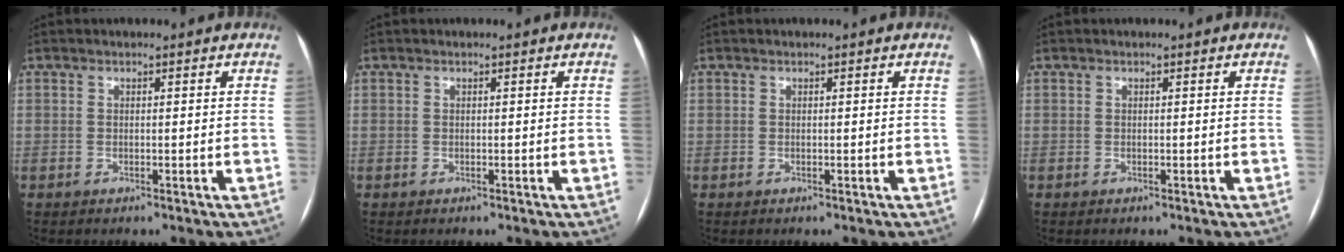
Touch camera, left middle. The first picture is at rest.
{"total": 0.0}
{"total": 0.0}
{"total": 0.0}